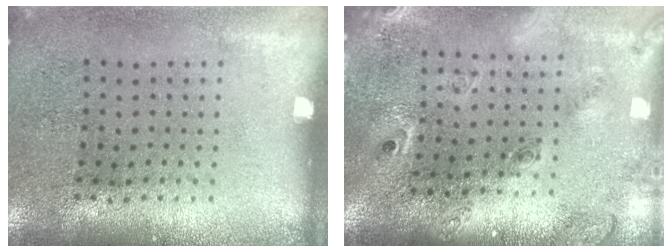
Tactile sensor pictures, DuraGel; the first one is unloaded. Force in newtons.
{"total": 2.4, "press": 1.7, "slide": 1.6}